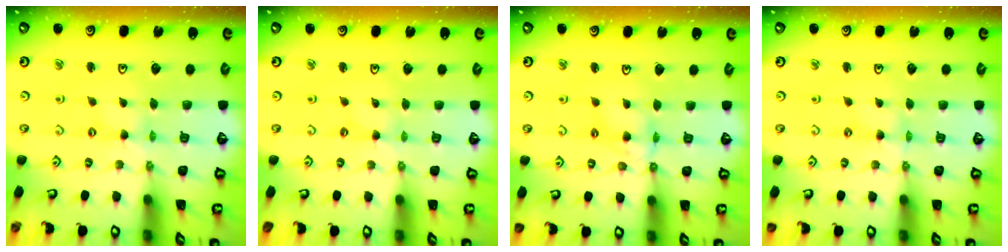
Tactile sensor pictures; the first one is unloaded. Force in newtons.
{"total": 0.0}
{"total": 7.2, "press": 7.2, "slide": 0.6}
{"total": 0.0}